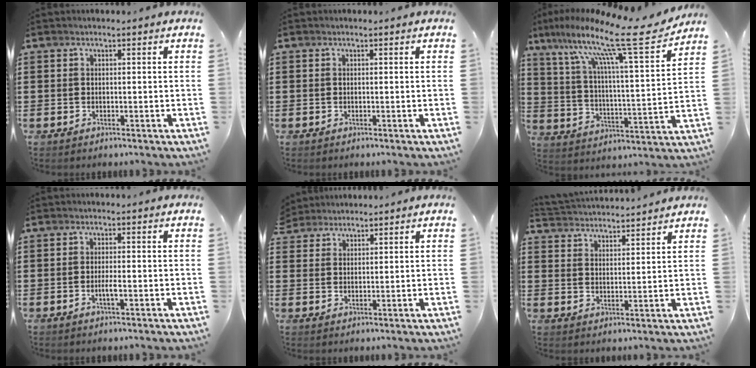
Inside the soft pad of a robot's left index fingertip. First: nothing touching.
{"total": 0.0}
{"total": 14.6, "force": [11.0, 0.9, 9.5], "torque": [-0.196, -0.069, 0.173]}
{"total": 1.9, "force": [-0.6, 0.2, 1.7], "torque": [-0.039, -0.003, -0.014]}
{"total": 2.4, "force": [2.2, 0.7, -0.4], "torque": [-0.001, 0.002, 0.045]}
{"total": 3.4, "force": [3.4, -0.1, -0.4], "torque": [-0.008, -0.019, 0.059]}